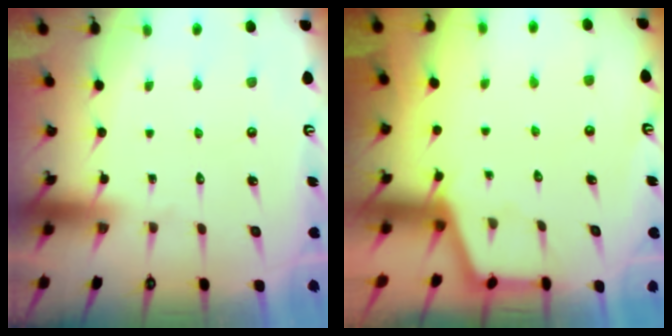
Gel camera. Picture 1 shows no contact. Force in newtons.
{"total": 2.4, "press": 2.4, "slide": 0.4}